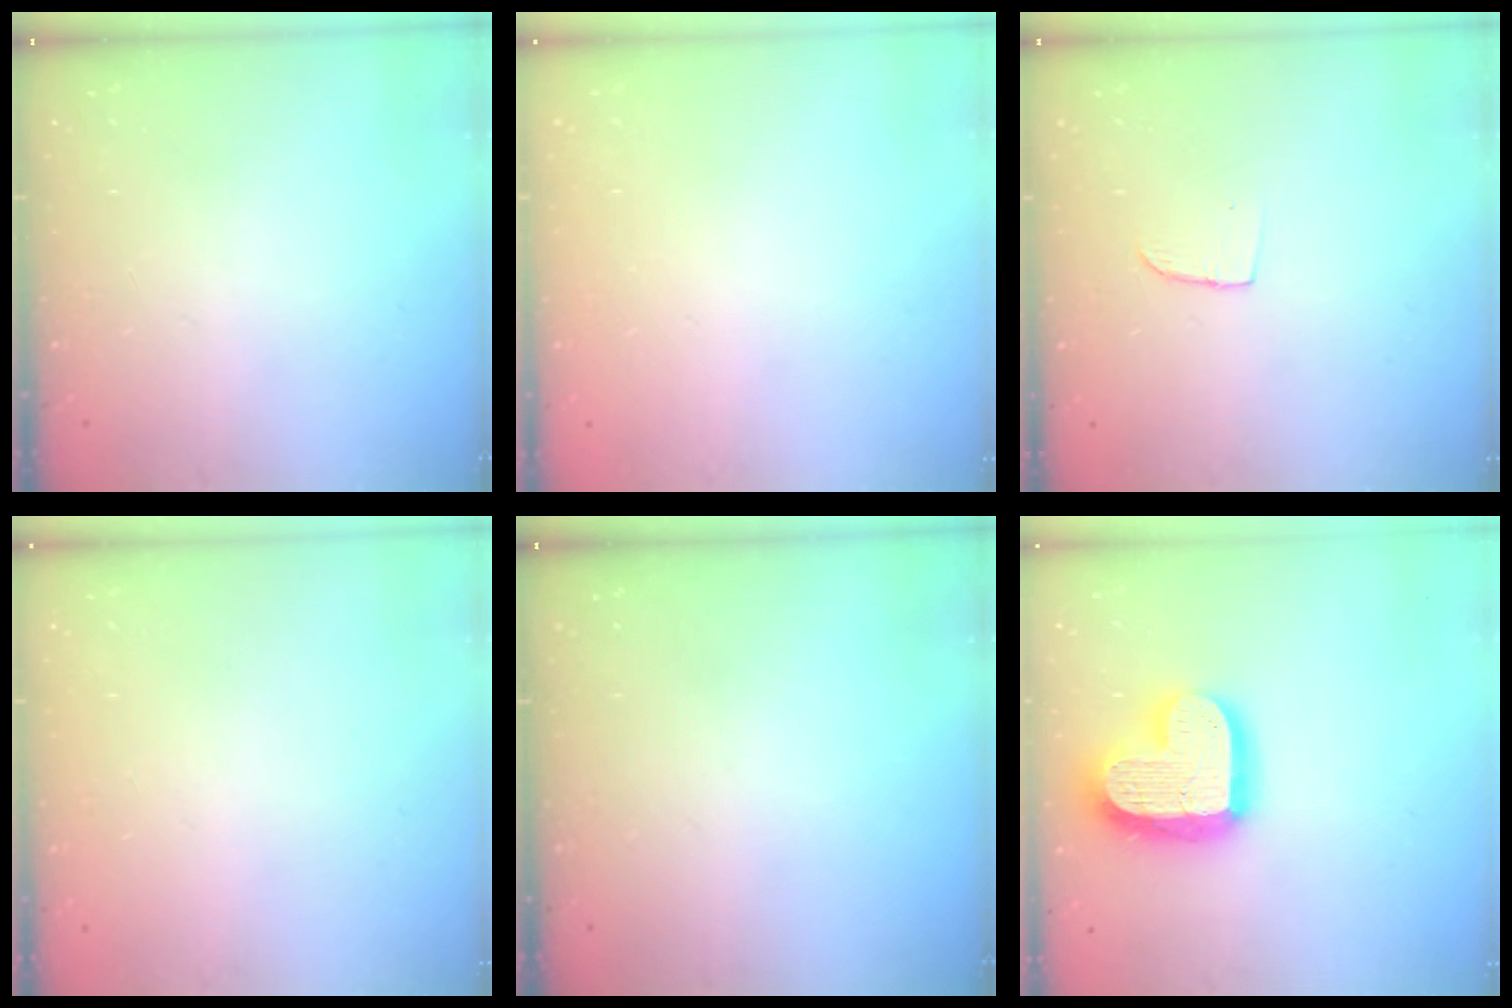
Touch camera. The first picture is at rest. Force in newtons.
{"total": 0.0}
{"total": 3.8, "press": 3.8, "slide": 0.4}
{"total": 0.0}
{"total": 0.0}
{"total": 18.7, "press": 18.6, "slide": 1.5}